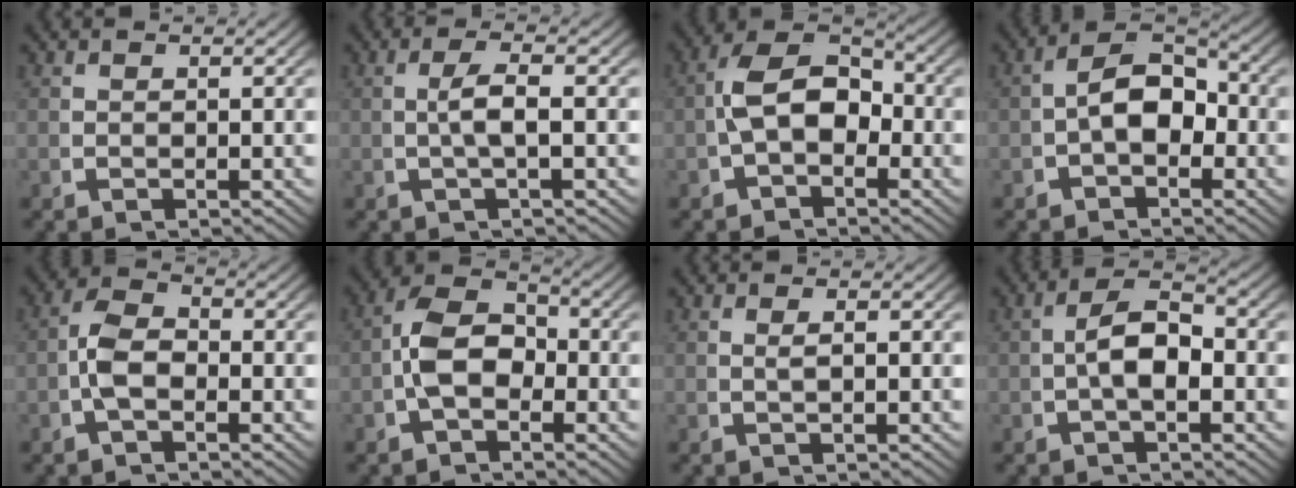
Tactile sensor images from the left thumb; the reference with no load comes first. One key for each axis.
{"total": 2.8, "fx": 0.0, "fy": 0.5, "fz": 2.7, "tx": -0.061, "ty": 0.002, "tz": 0.001}
{"total": 7.9, "fx": -0.6, "fy": 5.3, "fz": 5.8, "tx": -0.104, "ty": -0.017, "tz": -0.004}
{"total": 6.3, "fx": -0.6, "fy": 4.1, "fz": 4.8, "tx": -0.072, "ty": -0.012, "tz": -0.006}
{"total": 4.4, "fx": -0.5, "fy": 2.8, "fz": 3.3, "tx": -0.066, "ty": -0.009, "tz": -0.009}
{"total": 7.3, "fx": -0.8, "fy": 5.1, "fz": 5.1, "tx": -0.095, "ty": -0.015, "tz": -0.011}
{"total": 0.7, "fx": 0.1, "fy": 0.1, "fz": 0.7, "tx": -0.021, "ty": -0.002, "tz": 0.006}
{"total": 5.1, "fx": -0.3, "fy": 2.8, "fz": 4.3, "tx": -0.076, "ty": -0.009, "tz": -0.002}